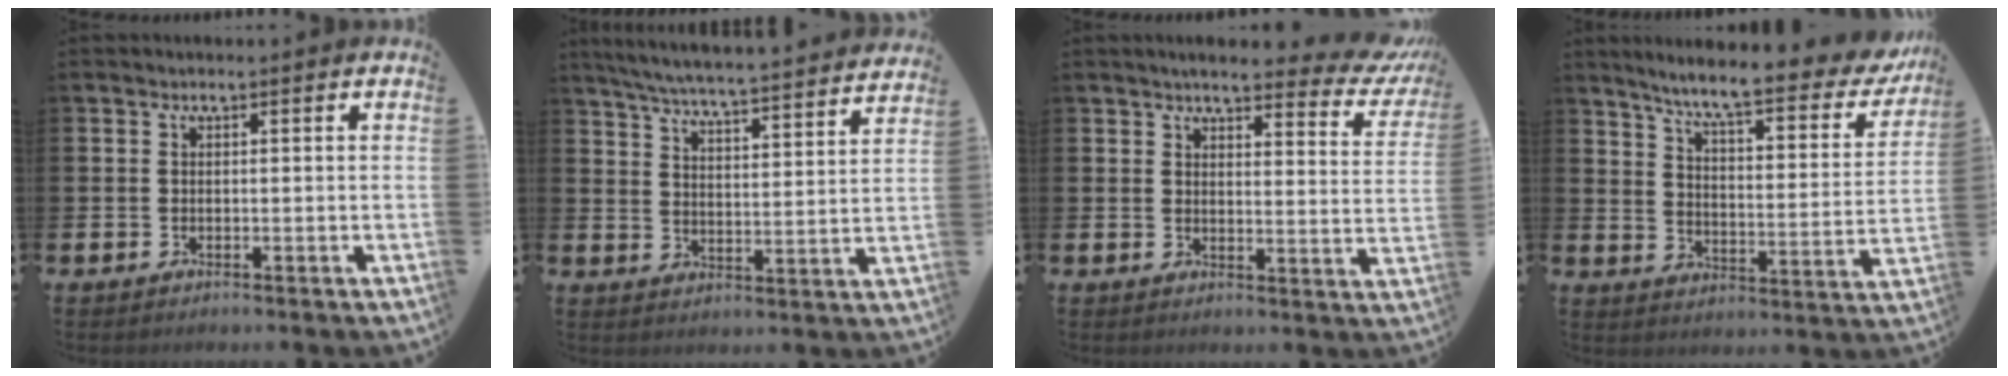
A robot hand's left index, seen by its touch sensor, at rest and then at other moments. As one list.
[{"total": 6.3, "force": [6.1, -0.1, 1.6], "torque": [-0.056, -0.050, 0.105]}, {"total": 4.7, "force": [4.3, 0.9, 1.8], "torque": [-0.031, -0.037, 0.067]}, {"total": 7.5, "force": [6.4, 0.9, 3.9], "torque": [-0.096, -0.047, 0.099]}]